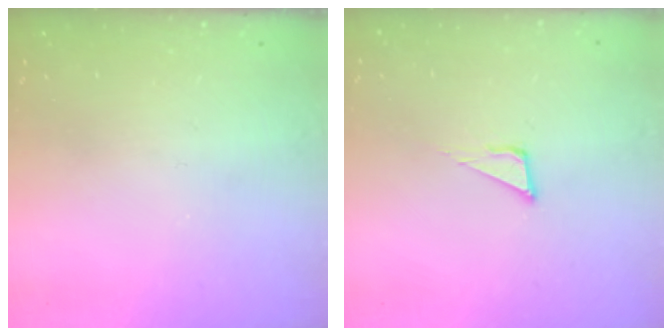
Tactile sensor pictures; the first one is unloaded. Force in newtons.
{"total": 3.6, "press": 3.6, "slide": 0.3}